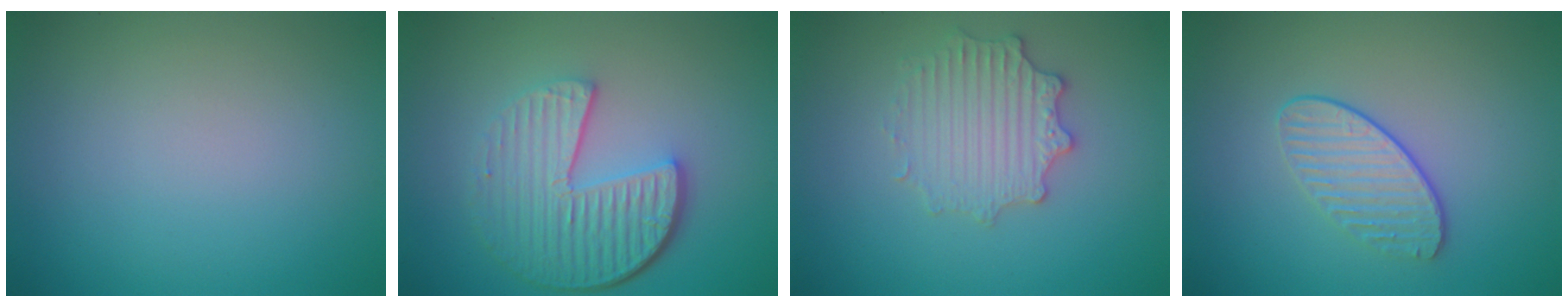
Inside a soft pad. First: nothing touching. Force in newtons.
{"total": 6.3, "press": 4.5, "slide": 4.4}
{"total": 2.9, "press": 2.9, "slide": 0.6}
{"total": 2.2, "press": 1.8, "slide": 1.2}